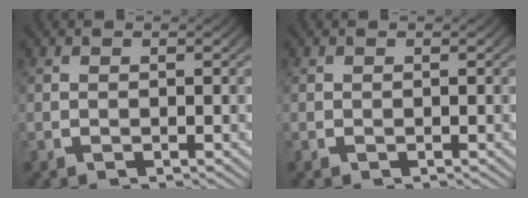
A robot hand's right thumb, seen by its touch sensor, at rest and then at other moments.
{"total": 0.0}